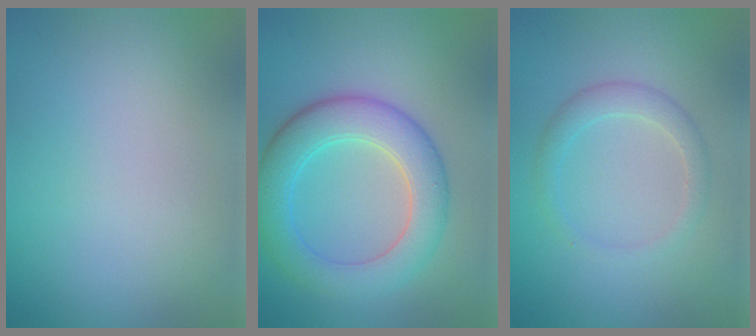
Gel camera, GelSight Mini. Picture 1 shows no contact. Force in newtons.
{"total": 6.6, "press": 6.5, "slide": 0.2}
{"total": 2.2, "press": 2.2, "slide": 0.1}